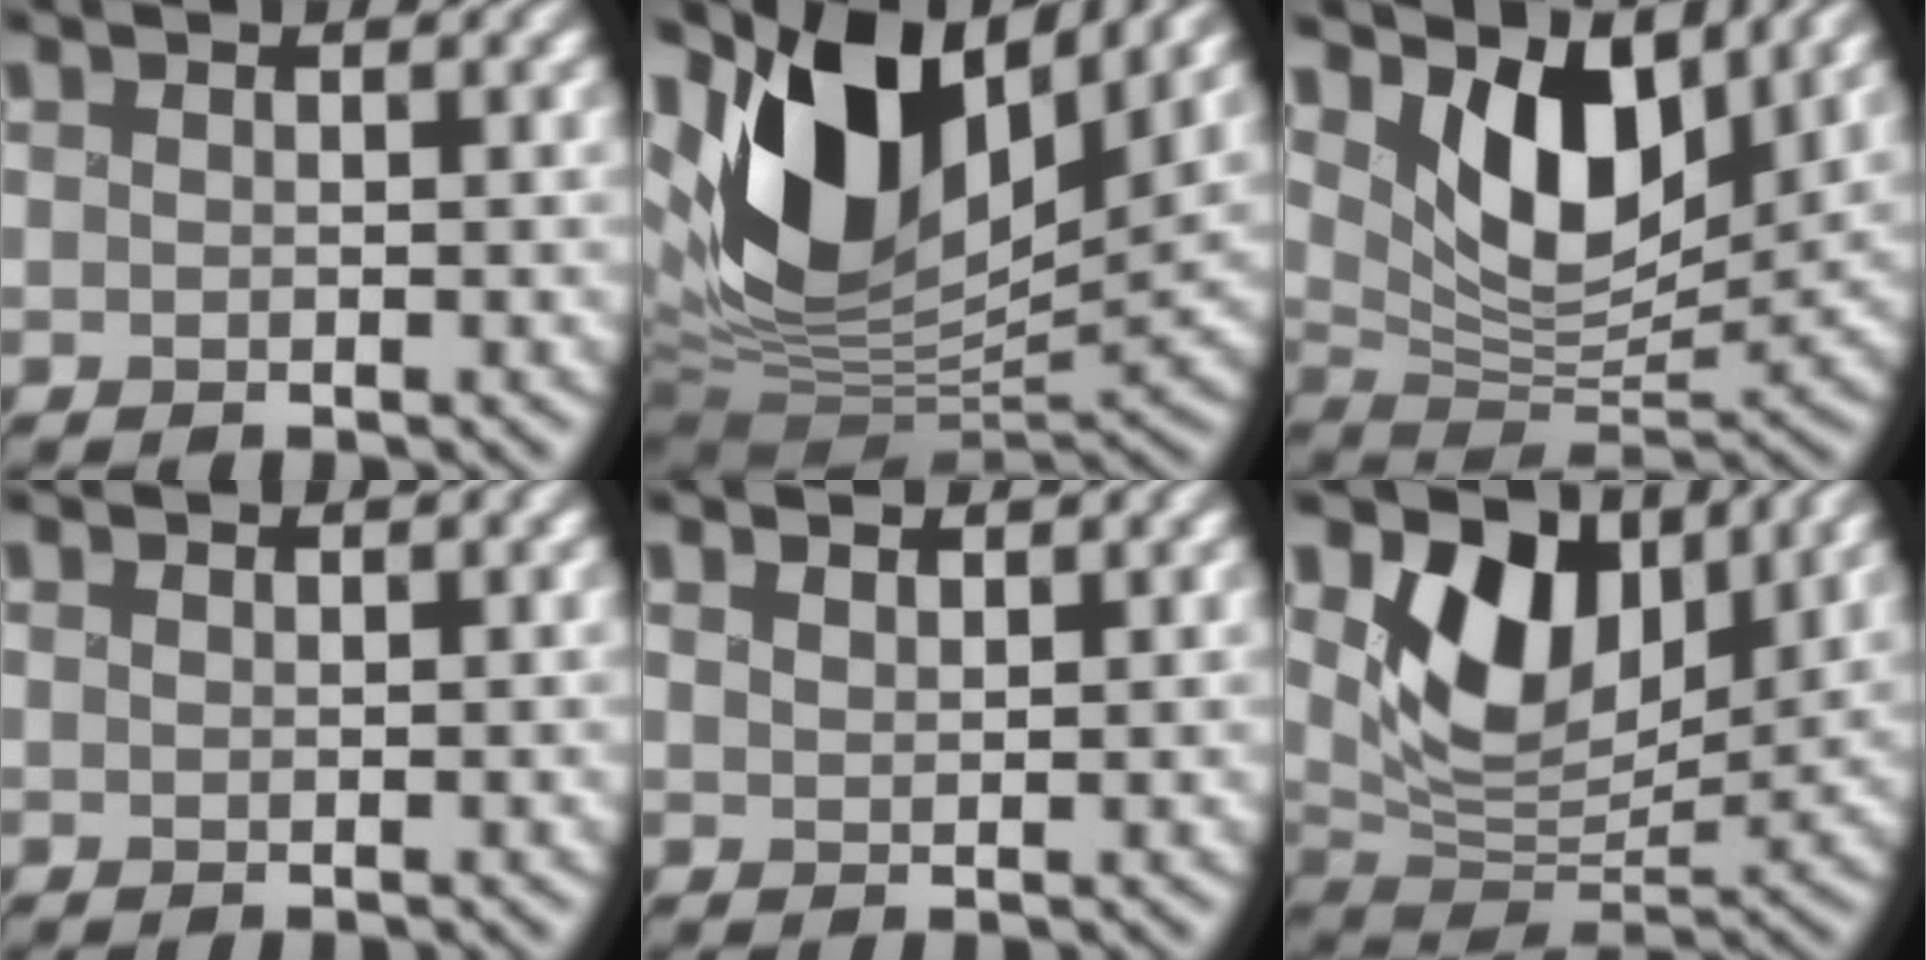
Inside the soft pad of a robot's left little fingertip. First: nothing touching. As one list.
[{"total": 15.0, "force": [4.7, 8.6, 11.3], "torque": [-0.217, 0.022, 0.079]}, {"total": 8.3, "force": [4.0, 4.4, 5.7], "torque": [-0.098, -0.011, 0.069]}, {"total": 0.0}, {"total": 0.9, "force": [0.8, 0.3, 0.3], "torque": [-0.006, 0.001, 0.017]}, {"total": 8.4, "force": [3.7, 5.3, 5.5], "torque": [-0.094, -0.011, 0.066]}]